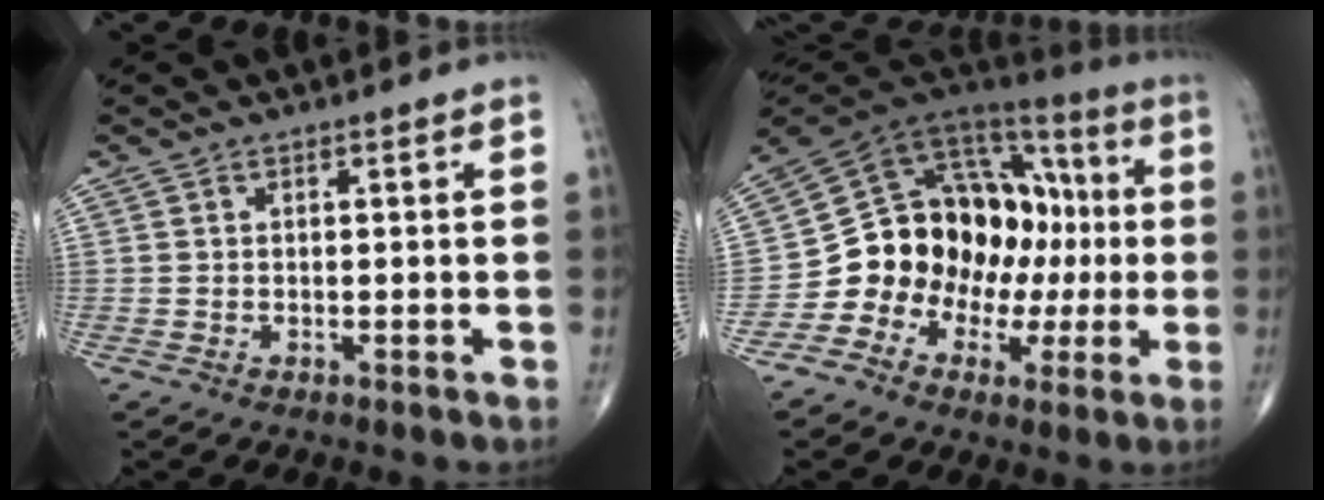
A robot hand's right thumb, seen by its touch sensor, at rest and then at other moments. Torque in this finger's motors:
{"motor_torque": [1.99, 2.35, 0.89, -0.90, 0.12]}